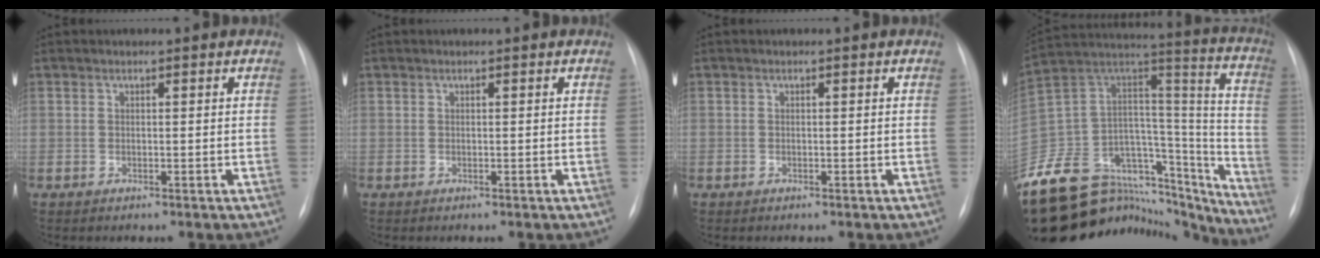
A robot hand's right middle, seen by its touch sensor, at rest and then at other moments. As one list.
[{"total": 0.0}, {"total": 0.0}, {"total": 37.3, "force": [-32.0, 12.8, 14.2], "torque": [-0.214, 0.026, -0.459]}]